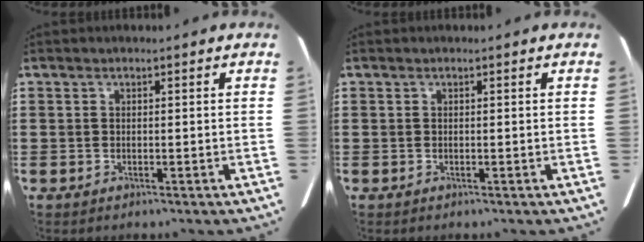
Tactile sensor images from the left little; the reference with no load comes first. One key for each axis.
{"total": 0.0}